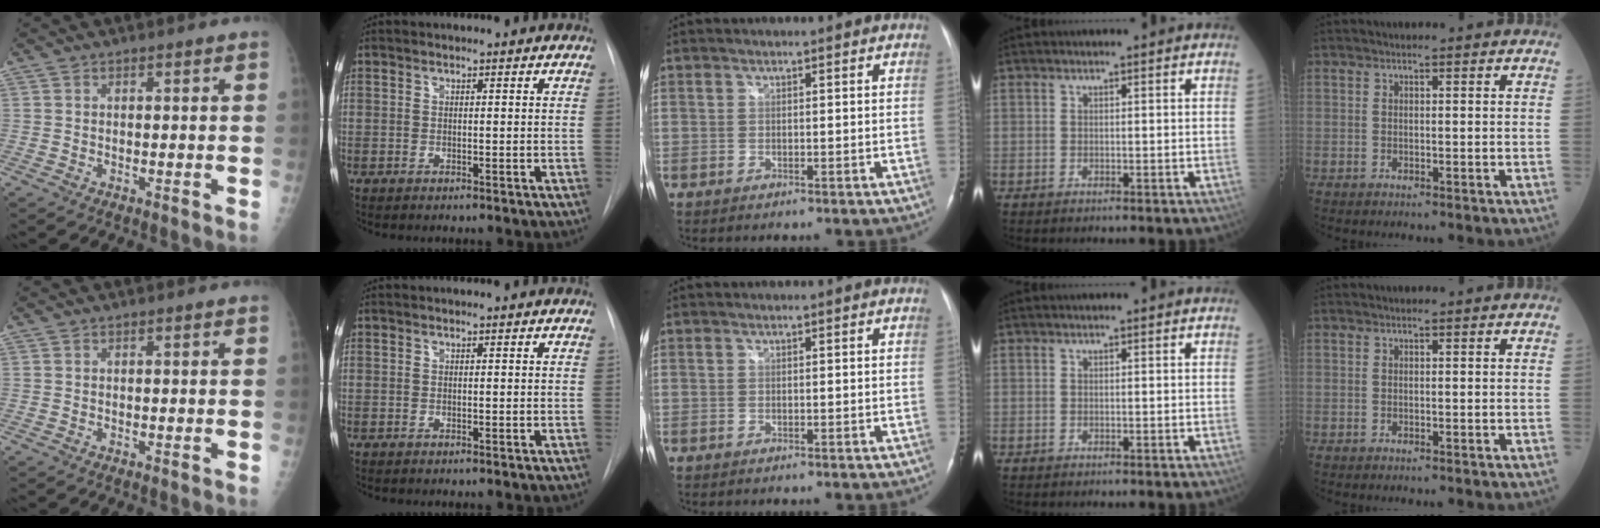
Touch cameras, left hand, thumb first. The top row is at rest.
{}